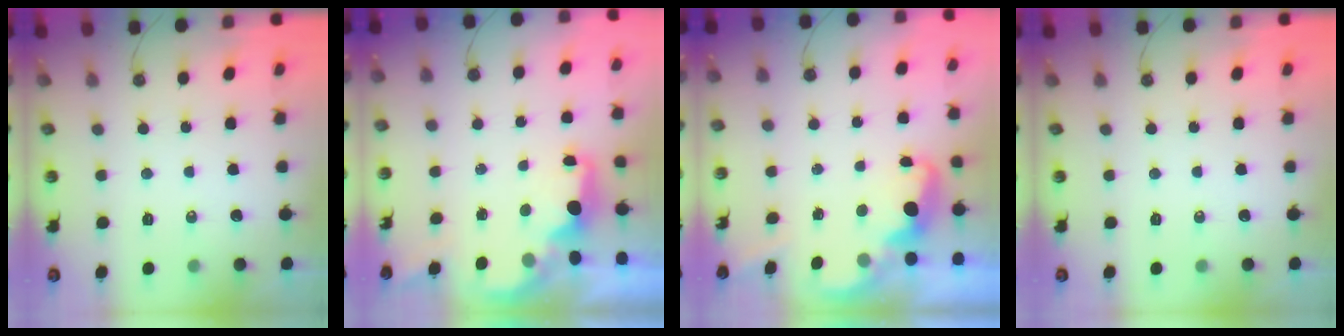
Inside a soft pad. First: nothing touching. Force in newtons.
{"total": 2.2, "press": 2.1, "slide": 0.8}
{"total": 2.7, "press": 2.6, "slide": 0.7}
{"total": 0.0}